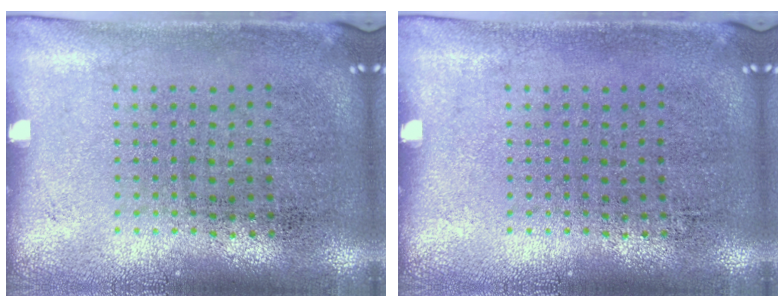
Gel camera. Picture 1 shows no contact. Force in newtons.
{"total": 0.0}